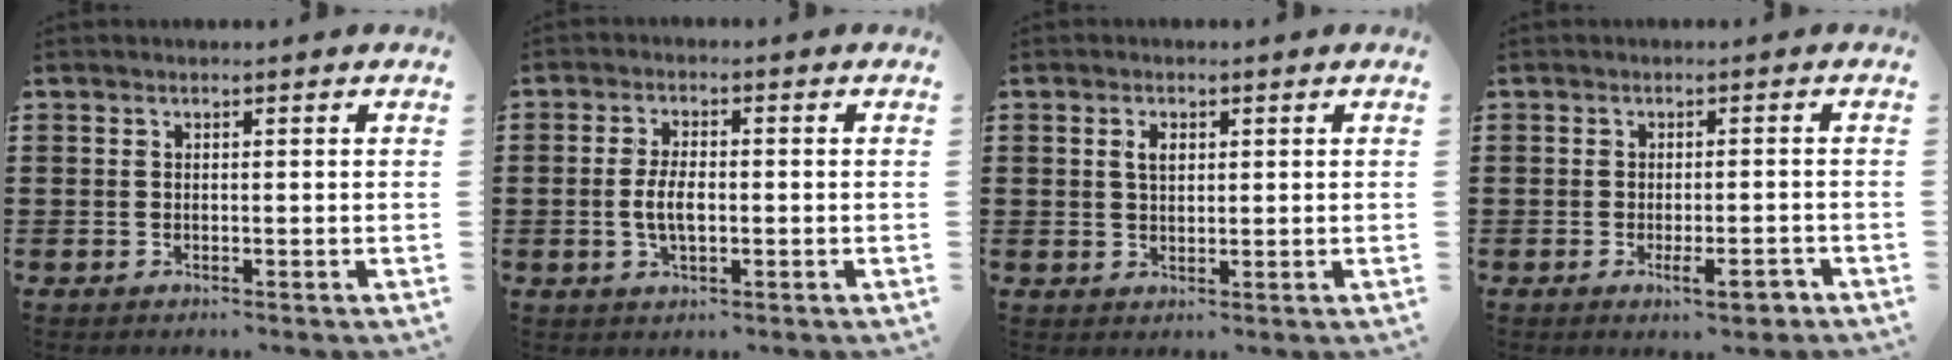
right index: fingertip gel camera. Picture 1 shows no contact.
{"total": 4.4, "force": [-0.6, 1.9, 3.9], "torque": [-0.092, -0.003, -0.018]}
{"total": 2.0, "force": [0.7, 0.9, 1.6], "torque": [-0.034, 0.006, 0.012]}
{"total": 3.2, "force": [-1.6, 0.8, 2.6], "torque": [-0.040, 0.002, -0.027]}